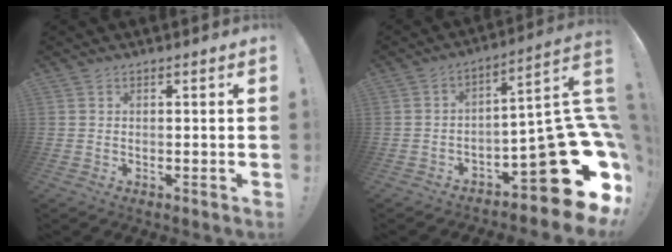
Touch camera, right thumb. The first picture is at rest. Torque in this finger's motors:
{"motor_torque": [2.55, 2.41, 1.35, -1.42, 0.35]}